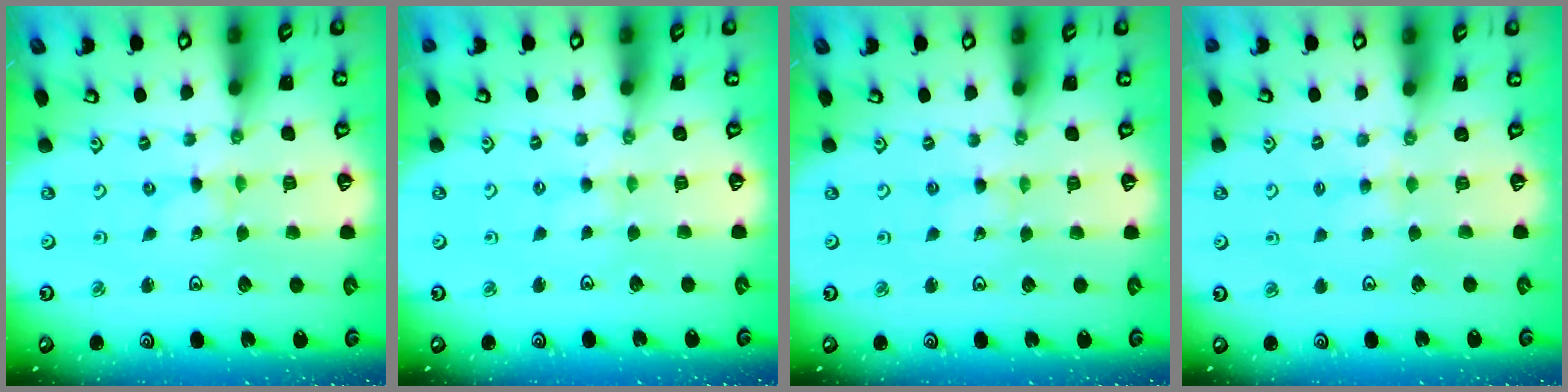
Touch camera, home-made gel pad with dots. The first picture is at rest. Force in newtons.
{"total": 1.2, "press": 1.2, "slide": 0.3}
{"total": 1.2, "press": 1.2, "slide": 0.2}
{"total": 2.1, "press": 2.1, "slide": 0.4}